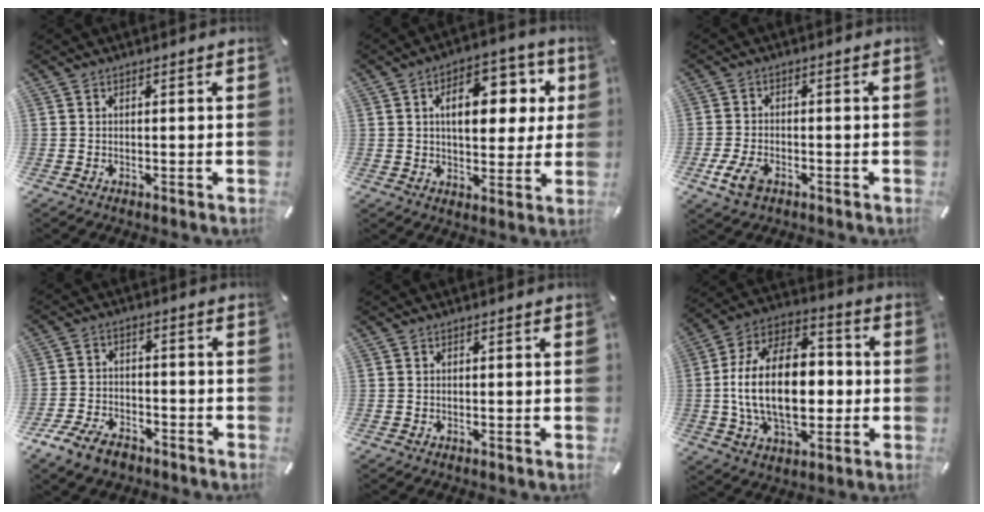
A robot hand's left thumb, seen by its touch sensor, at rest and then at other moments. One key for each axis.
{"total": 14.0, "fx": 4.2, "fy": 8.6, "fz": 10.3, "tx": -0.142, "ty": -0.006, "tz": 0.066}
{"total": 5.6, "fx": -2.7, "fy": 3.3, "fz": 3.7, "tx": -0.099, "ty": 0.000, "tz": -0.054}
{"total": 7.8, "fx": -5.5, "fy": 4.3, "fz": 3.4, "tx": -0.079, "ty": 0.023, "tz": -0.105}
{"total": 0.0}
{"total": 22.2, "fx": -1.6, "fy": 13.8, "fz": 17.3, "tx": -0.330, "ty": 0.006, "tz": -0.029}